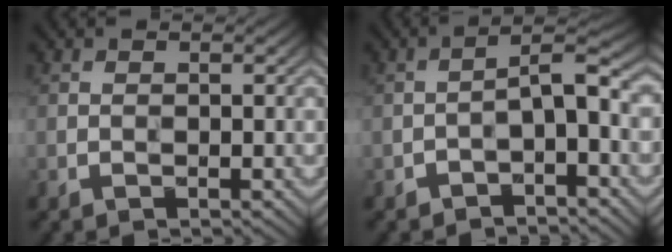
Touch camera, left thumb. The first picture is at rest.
{"total": 3.9, "force": [-1.8, 1.3, 3.2], "torque": [-0.049, 0.014, -0.037]}